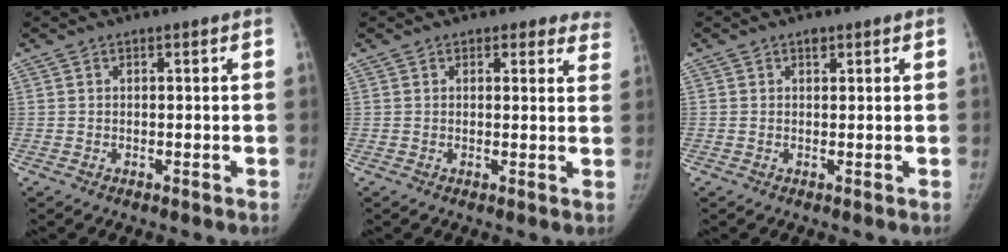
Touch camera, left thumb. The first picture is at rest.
{"total": 8.7, "force": [7.7, 3.8, 1.4], "torque": [0.050, -0.025, 0.057]}
{"total": 1.0, "force": [0.7, 0.6, 0.4], "torque": [0.004, -0.002, 0.011]}